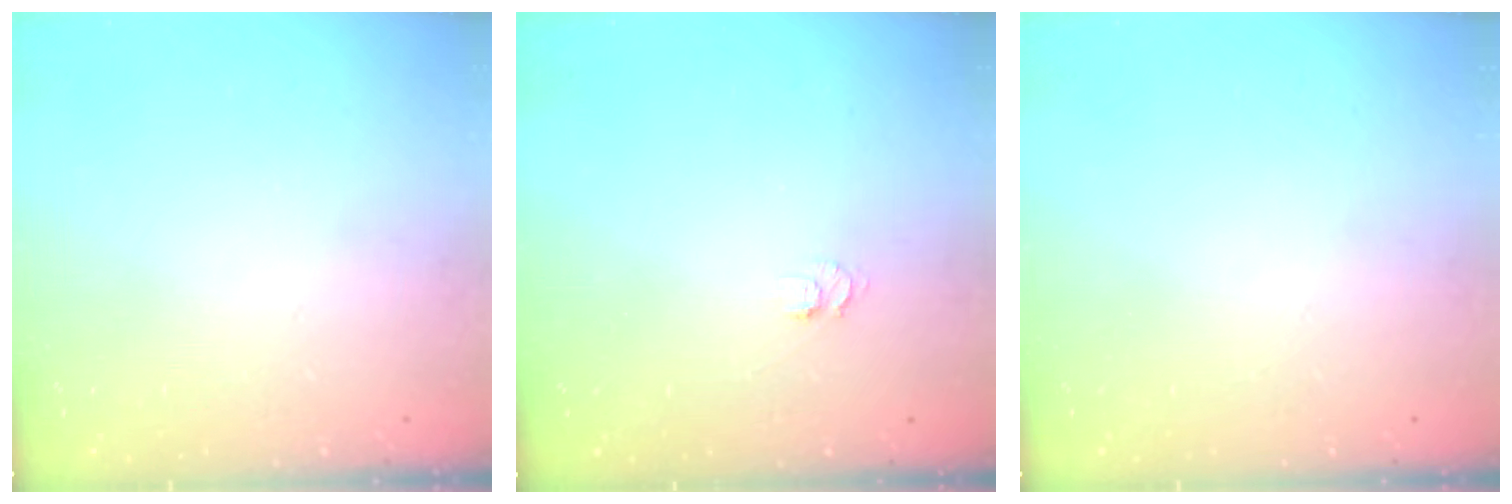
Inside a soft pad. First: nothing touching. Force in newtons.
{"total": 4.4, "press": 4.4, "slide": 0.5}
{"total": 0.0}